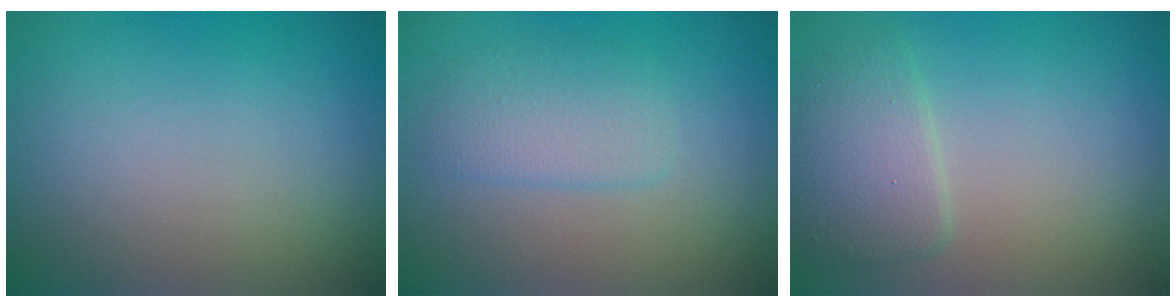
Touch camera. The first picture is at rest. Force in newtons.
{"total": 2.6, "press": 2.6, "slide": 0.0}
{"total": 3.0, "press": 3.0, "slide": 0.0}